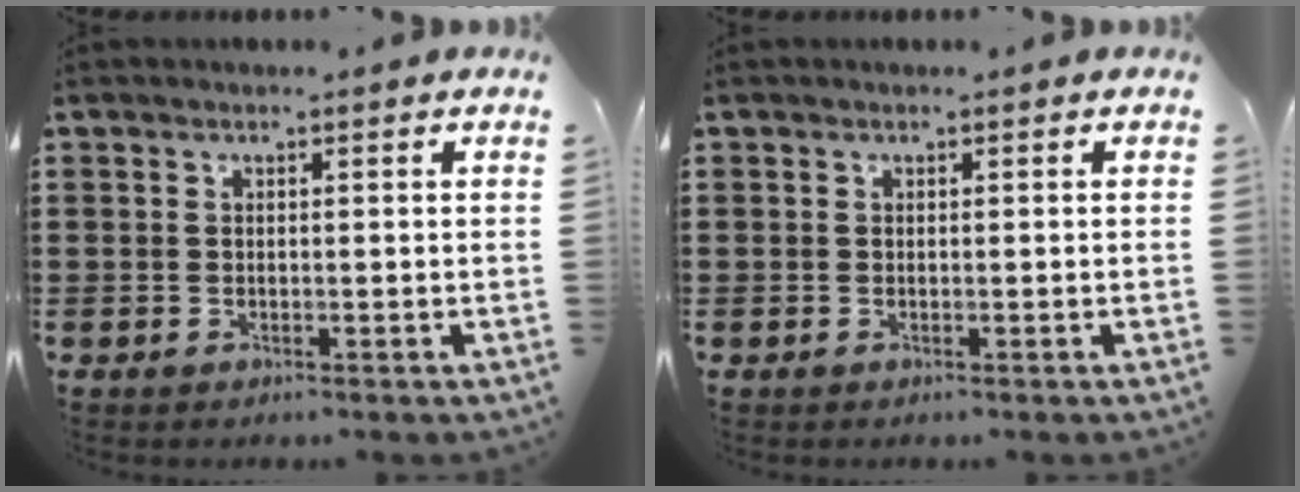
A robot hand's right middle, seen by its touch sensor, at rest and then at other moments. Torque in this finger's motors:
{"motor_torque": [0.00, 0.00, 0.00, 0.00]}